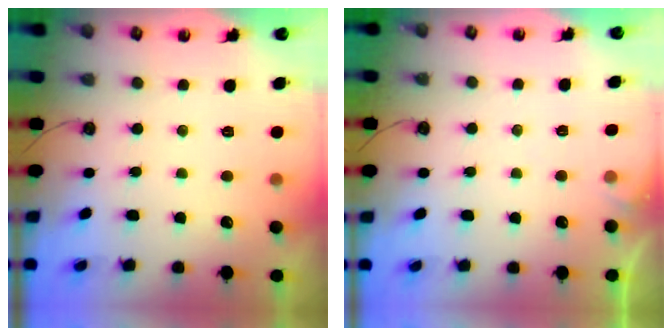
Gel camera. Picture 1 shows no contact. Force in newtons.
{"total": 3.8, "press": 3.8, "slide": 0.5}